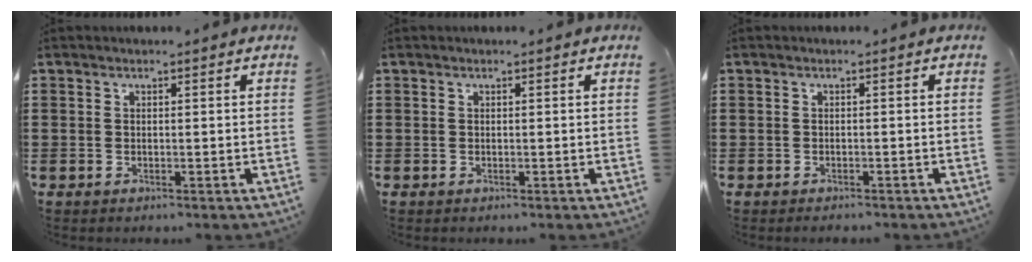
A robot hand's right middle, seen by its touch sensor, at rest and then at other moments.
{"total": 0.0}
{"total": 0.8, "force": [-0.8, 0.2, 0.0], "torque": [0.000, 0.003, -0.018]}